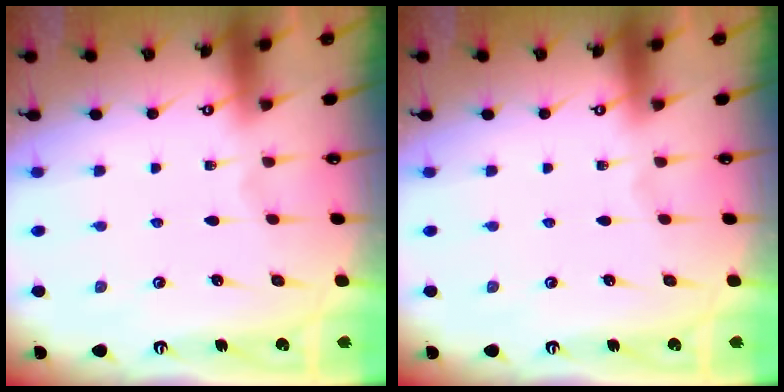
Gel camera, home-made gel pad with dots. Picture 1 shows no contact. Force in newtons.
{"total": 0.0}